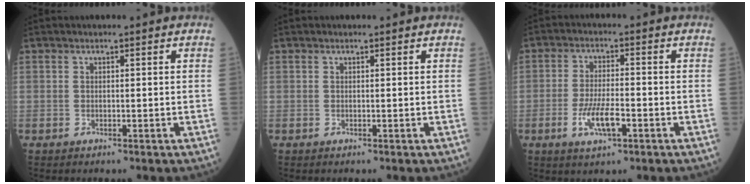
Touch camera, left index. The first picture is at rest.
{"total": 0.0}
{"total": 6.0, "force": [-2.5, 1.5, 5.3], "torque": [-0.107, -0.005, -0.044]}